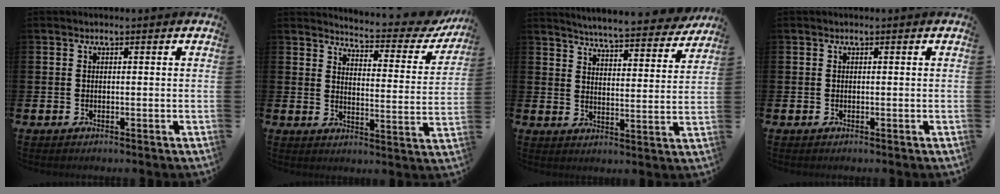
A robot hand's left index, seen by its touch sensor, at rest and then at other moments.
{"total": 4.2, "force": [3.9, 0.7, 1.1], "torque": [-0.033, -0.043, 0.057]}
{"total": 5.8, "force": [5.6, 0.2, 1.2], "torque": [-0.035, -0.046, 0.093]}
{"total": 0.0}